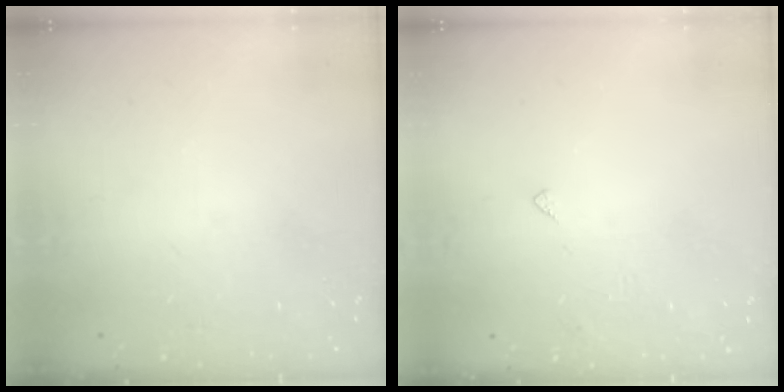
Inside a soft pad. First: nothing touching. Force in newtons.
{"total": 2.4, "press": 2.4, "slide": 0.4}